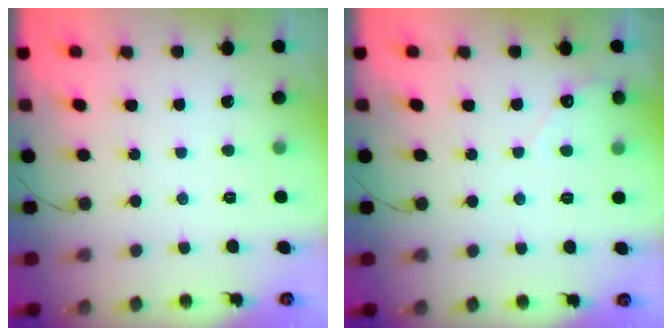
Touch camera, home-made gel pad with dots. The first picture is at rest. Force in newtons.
{"total": 2.6, "press": 2.6, "slide": 0.2}